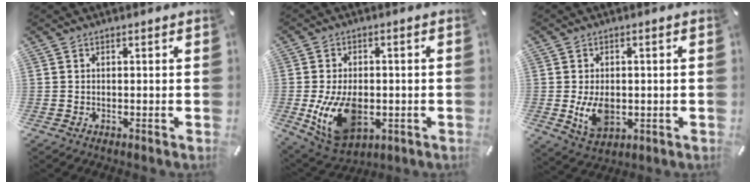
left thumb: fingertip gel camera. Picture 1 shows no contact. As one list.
[{"total": 13.9, "force": [-2.5, 9.2, 10.1], "torque": [-0.202, -0.003, -0.040]}, {"total": 7.5, "force": [-0.9, 5.0, 5.5], "torque": [-0.119, -0.004, -0.016]}]